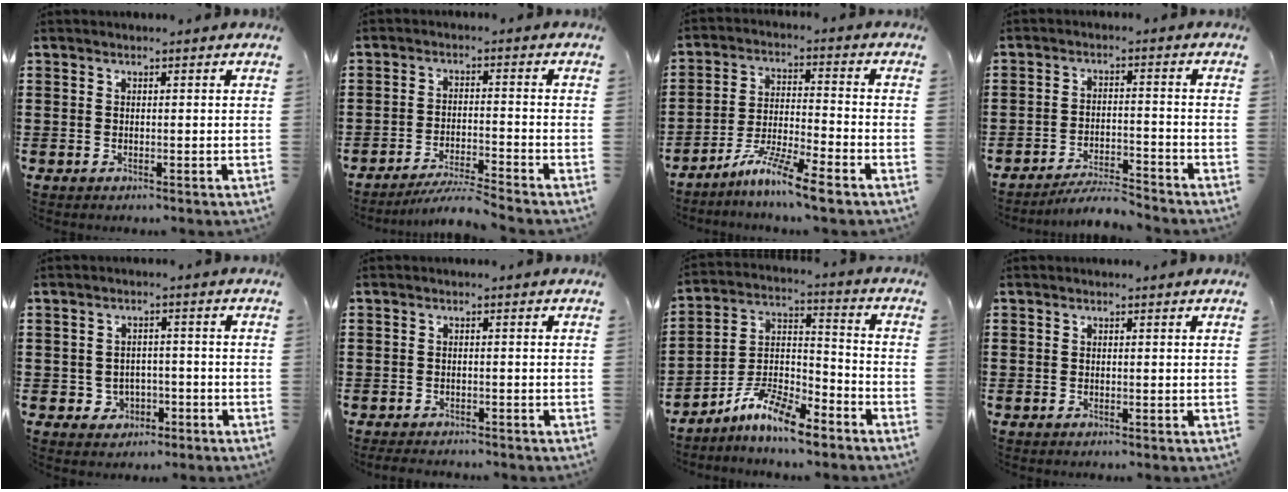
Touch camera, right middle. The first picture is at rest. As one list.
[{"total": 4.3, "force": [-4.0, -0.2, 1.4], "torque": [-0.031, -0.007, -0.082]}, {"total": 7.8, "force": [-6.3, -0.2, 4.5], "torque": [-0.091, -0.009, -0.122]}, {"total": 4.7, "force": [-4.5, 0.2, 1.3], "torque": [-0.030, 0.000, -0.091]}, {"total": 2.4, "force": [-1.3, 2.0, 0.5], "torque": [-0.019, 0.005, -0.033]}, {"total": 1.3, "force": [-1.2, 0.1, 0.1], "torque": [-0.006, 0.000, -0.026]}, {"total": 9.0, "force": [-7.6, 2.0, 4.4], "torque": [-0.090, 0.015, -0.147]}, {"total": 0.0}]